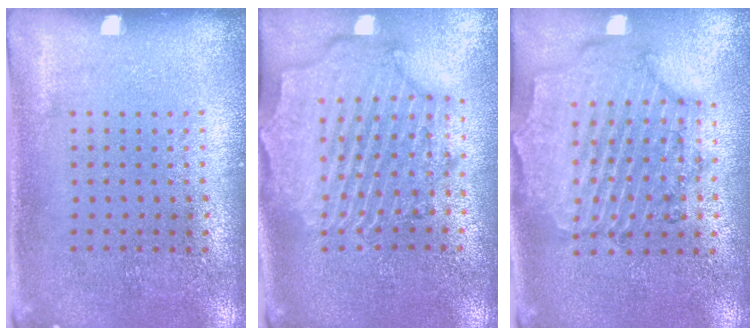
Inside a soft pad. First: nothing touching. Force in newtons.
{"total": 2.6, "press": 2.4, "slide": 1.1}
{"total": 1.4, "press": 1.4, "slide": 0.2}